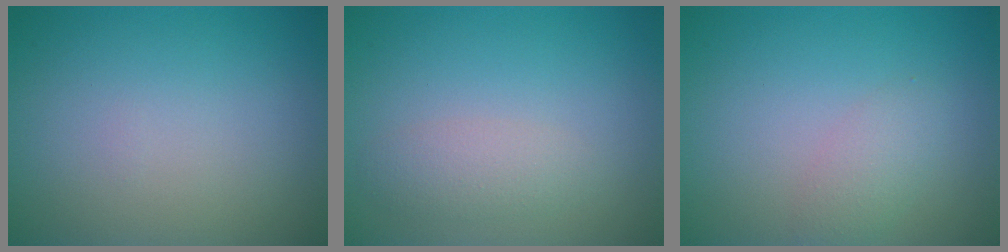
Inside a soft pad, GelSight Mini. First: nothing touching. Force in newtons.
{"total": 1.9, "press": 1.9, "slide": 0.0}
{"total": 1.7, "press": 1.7, "slide": 0.1}